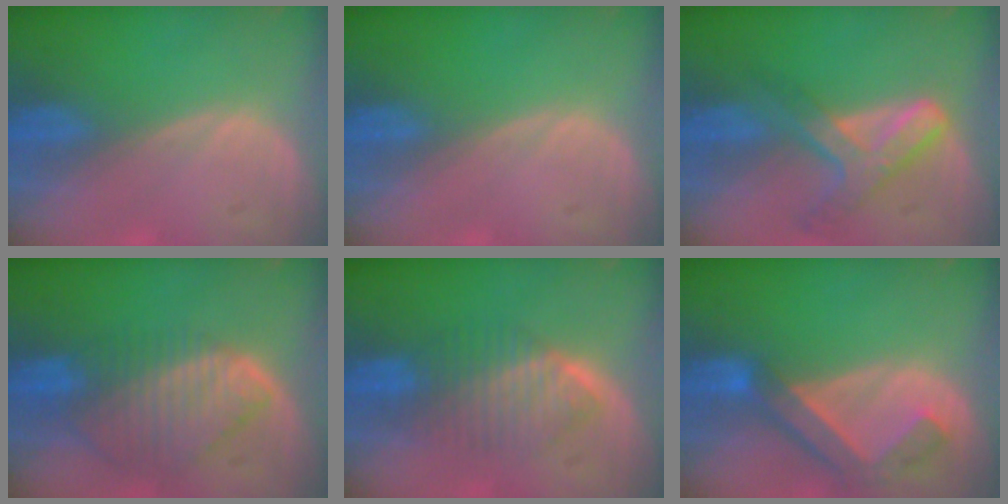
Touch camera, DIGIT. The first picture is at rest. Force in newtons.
{"total": 0.0}
{"total": 7.4, "press": 6.2, "slide": 4.1}
{"total": 9.3, "press": 8.0, "slide": 4.7}
{"total": 6.5, "press": 6.4, "slide": 1.0}
{"total": 6.3, "press": 5.9, "slide": 2.2}